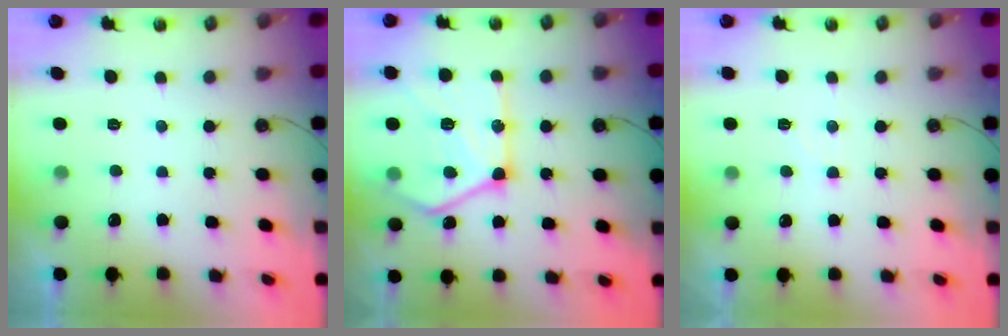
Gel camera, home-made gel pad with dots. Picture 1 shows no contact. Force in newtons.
{"total": 23.1, "press": 23.1, "slide": 2.0}
{"total": 3.2, "press": 3.1, "slide": 0.4}